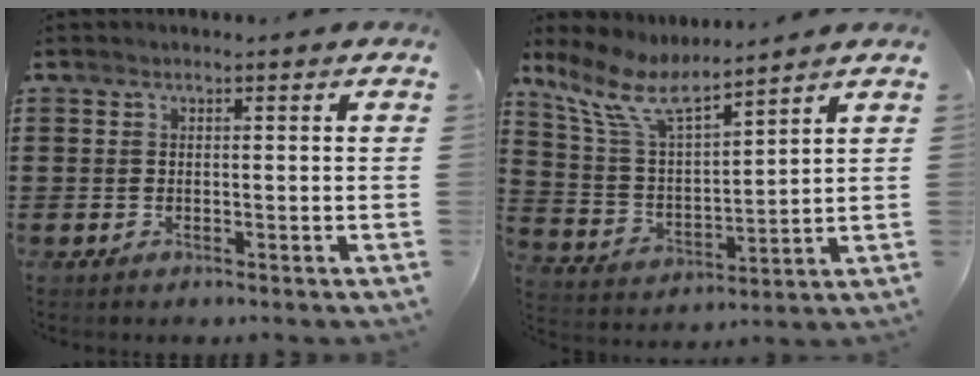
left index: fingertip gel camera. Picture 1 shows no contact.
{"total": 8.8, "force": [6.6, 2.4, 5.3], "torque": [-0.128, -0.024, 0.118]}